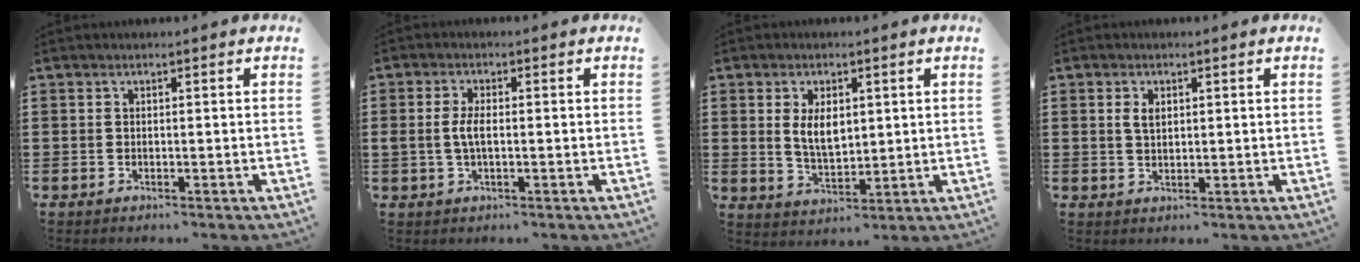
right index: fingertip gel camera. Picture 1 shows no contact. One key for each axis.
{"total": 3.3, "fx": -0.2, "fy": 1.3, "fz": 3.0, "tx": -0.072, "ty": -0.003, "tz": -0.009}
{"total": 5.3, "fx": 1.1, "fy": 2.9, "fz": 4.3, "tx": -0.083, "ty": 0.005, "tz": 0.017}
{"total": 2.2, "fx": 0.7, "fy": 1.2, "fz": 1.7, "tx": -0.038, "ty": 0.005, "tz": 0.011}